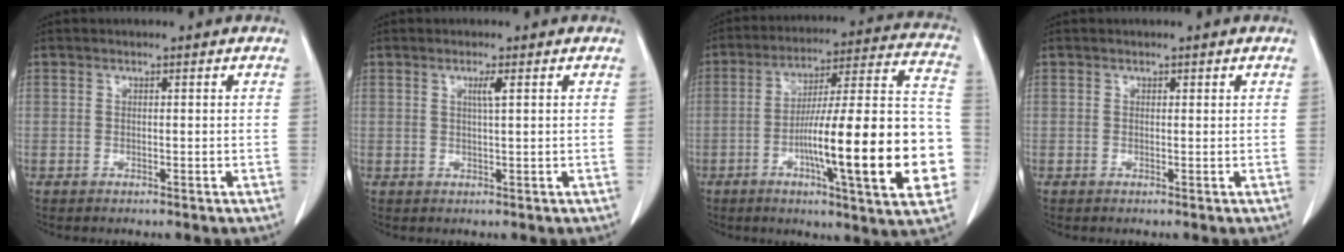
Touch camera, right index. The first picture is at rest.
{"total": 1.7, "force": [0.6, -0.2, 1.5], "torque": [-0.029, -0.002, 0.011]}
{"total": 24.4, "force": [-5.9, 2.2, 23.6], "torque": [-0.290, 0.013, -0.086]}
{"total": 0.0}